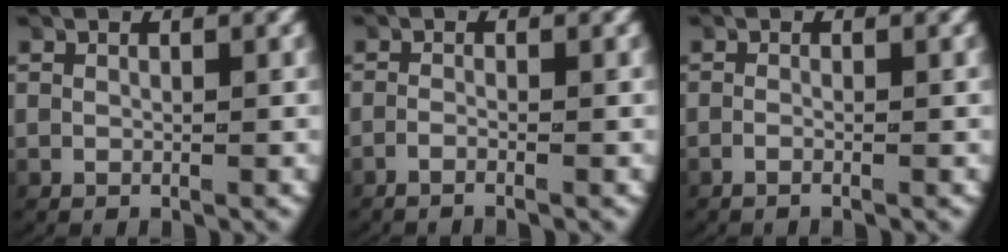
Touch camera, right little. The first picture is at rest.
{"total": 1.8, "force": [-1.6, 0.0, 0.8], "torque": [-0.030, -0.005, -0.026]}
{"total": 1.2, "force": [-1.1, 0.1, 0.6], "torque": [-0.024, -0.004, -0.017]}